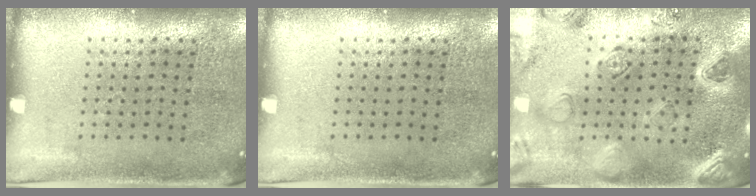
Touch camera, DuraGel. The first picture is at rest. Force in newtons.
{"total": 0.0}
{"total": 2.2, "press": 2.2, "slide": 0.2}